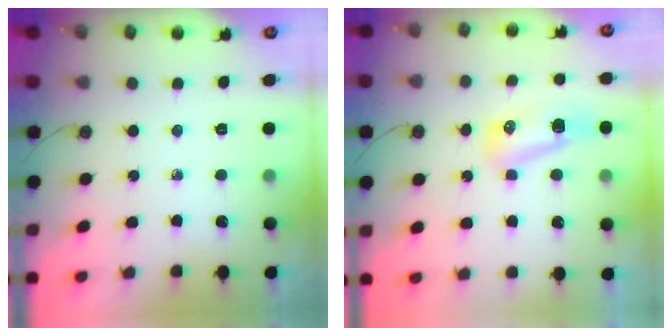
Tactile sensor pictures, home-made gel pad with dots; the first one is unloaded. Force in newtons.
{"total": 8.2, "press": 8.1, "slide": 1.2}